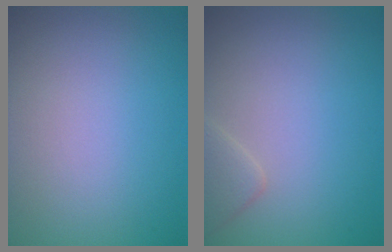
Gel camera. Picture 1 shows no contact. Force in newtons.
{"total": 1.7, "press": 1.7, "slide": 0.1}